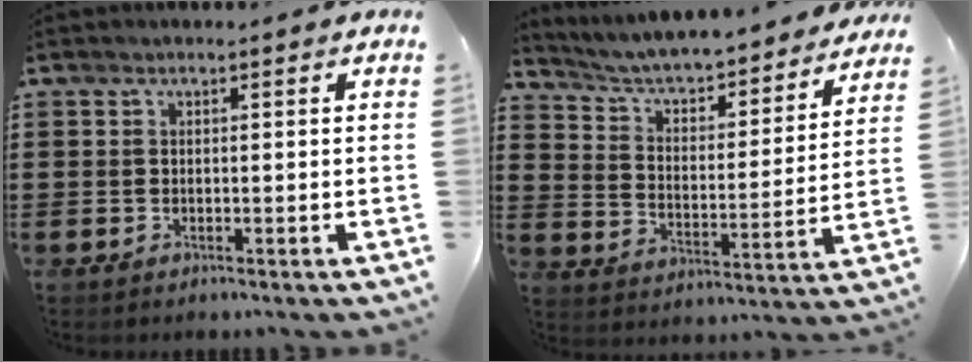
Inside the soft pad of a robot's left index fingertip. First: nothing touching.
{"total": 4.5, "force": [4.3, 0.6, 1.3], "torque": [-0.048, -0.039, 0.065]}